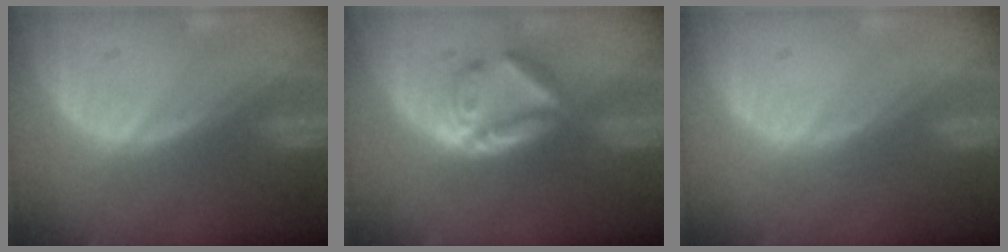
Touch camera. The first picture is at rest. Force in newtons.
{"total": 5.9, "press": 5.3, "slide": 2.7}
{"total": 0.0}